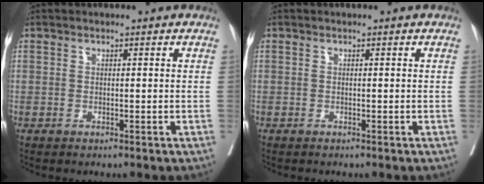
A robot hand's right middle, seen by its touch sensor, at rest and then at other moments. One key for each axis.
{"total": 0.0}